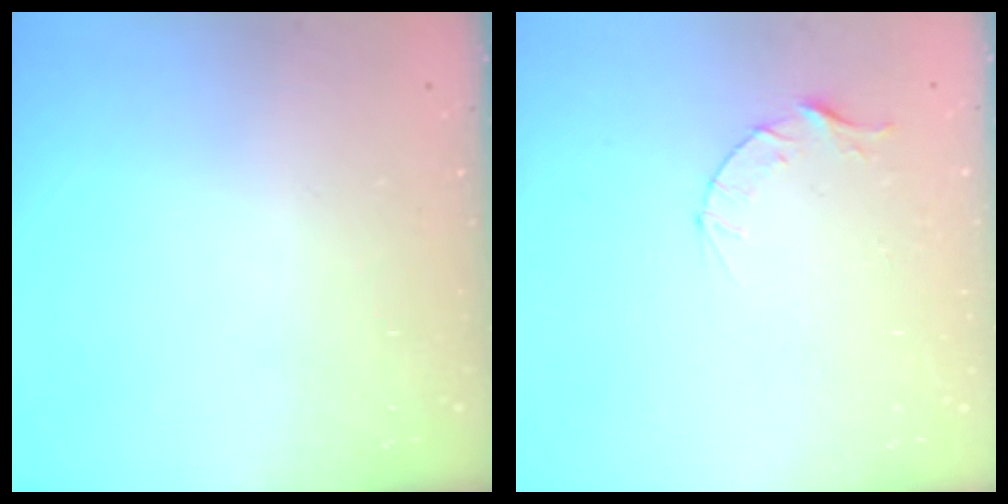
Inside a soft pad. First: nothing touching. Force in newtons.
{"total": 3.5, "press": 3.5, "slide": 0.4}